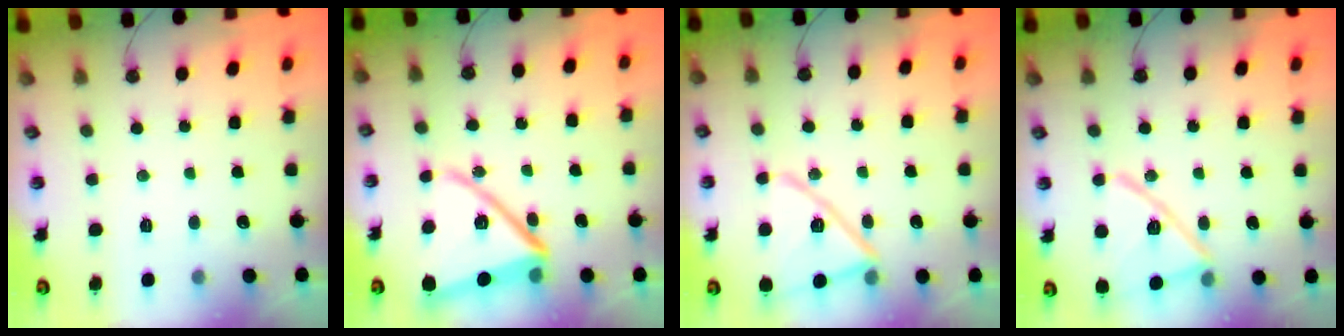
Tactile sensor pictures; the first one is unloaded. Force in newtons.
{"total": 18.4, "press": 18.3, "slide": 1.6}
{"total": 15.2, "press": 15.2, "slide": 0.8}
{"total": 16.1, "press": 16.1, "slide": 1.1}